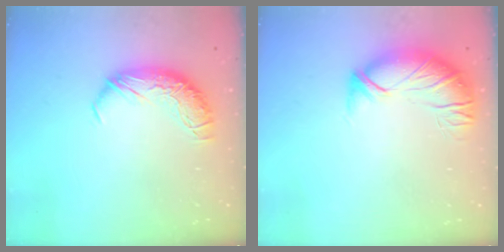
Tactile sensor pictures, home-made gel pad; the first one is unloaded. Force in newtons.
{"total": 2.8, "press": 1.2, "slide": 2.5}